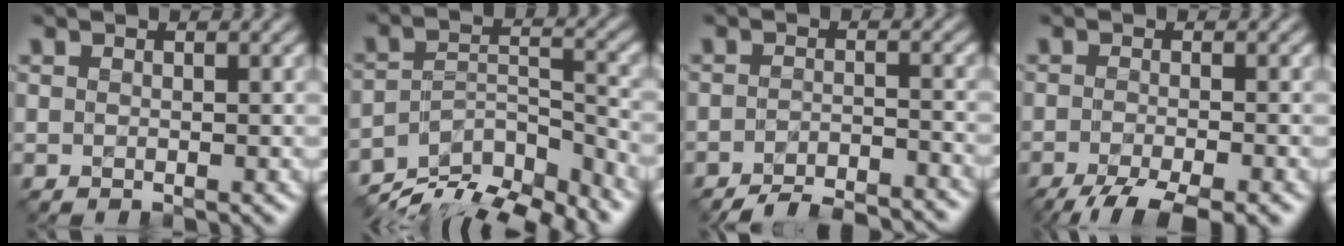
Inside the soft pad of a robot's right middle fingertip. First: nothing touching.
{"total": 11.0, "force": [-9.4, 3.7, 4.5], "torque": [-0.076, -0.002, -0.145]}
{"total": 5.7, "force": [-5.1, 1.2, 2.3], "torque": [-0.034, -0.006, -0.079]}
{"total": 5.9, "force": [-4.1, 1.3, 4.1], "torque": [-0.055, -0.009, -0.074]}